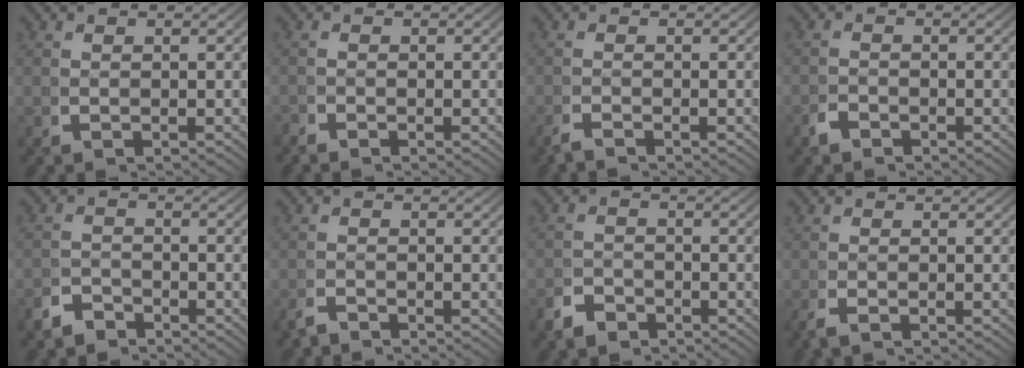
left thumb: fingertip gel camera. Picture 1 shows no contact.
{"total": 0.9, "force": [-0.9, -0.1, -0.2], "torque": [0.010, -0.004, -0.021]}
{"total": 1.1, "force": [-1.1, -0.1, 0.1], "torque": [0.003, -0.003, -0.026]}
{"total": 1.4, "force": [-1.3, 0.3, 0.2], "torque": [-0.003, -0.008, -0.026]}
{"total": 2.7, "force": [-2.6, 0.7, 0.0], "torque": [0.005, -0.011, -0.049]}
{"total": 1.4, "force": [-1.4, 0.1, 0.1], "torque": [0.003, -0.005, -0.030]}
{"total": 2.8, "force": [-2.6, 1.0, 0.2], "torque": [0.002, -0.011, -0.046]}
{"total": 0.8, "force": [-0.7, 0.0, 0.3], "torque": [-0.007, -0.002, -0.015]}